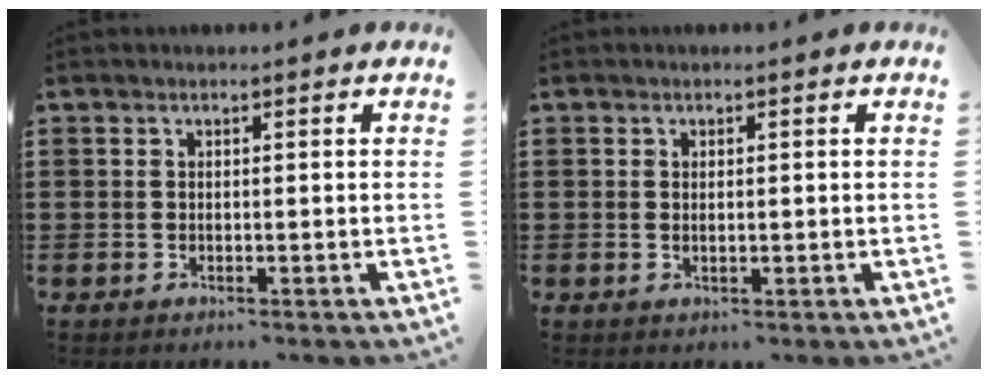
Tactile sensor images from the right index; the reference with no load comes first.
{"total": 0.8, "force": [0.2, 0.2, 0.8], "torque": [-0.017, -0.001, 0.004]}